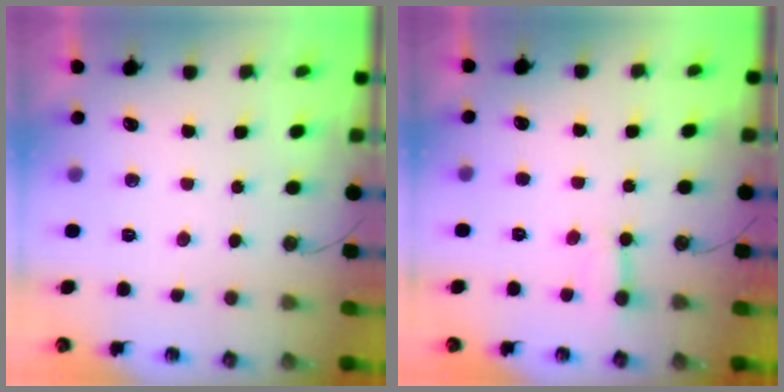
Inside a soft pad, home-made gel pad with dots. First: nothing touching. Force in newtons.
{"total": 2.8, "press": 2.7, "slide": 0.5}